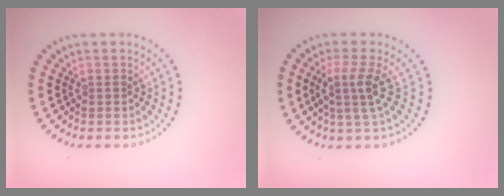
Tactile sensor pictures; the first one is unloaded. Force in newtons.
{"total": 3.0, "press": 2.3, "slide": 1.9}